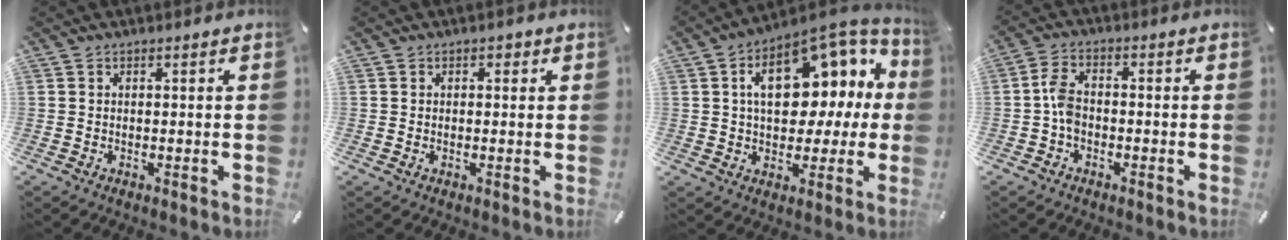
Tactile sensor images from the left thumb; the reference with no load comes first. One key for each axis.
{"total": 1.1, "fx": 0.3, "fy": 0.9, "fz": 0.6, "tx": 0.003, "ty": 0.001, "tz": -0.001}
{"total": 16.5, "fx": 5.5, "fy": 10.3, "fz": 11.7, "tx": -0.168, "ty": -0.030, "tz": 0.098}
{"total": 4.6, "fx": -1.1, "fy": 2.9, "fz": 3.5, "tx": -0.074, "ty": 0.006, "tz": -0.022}